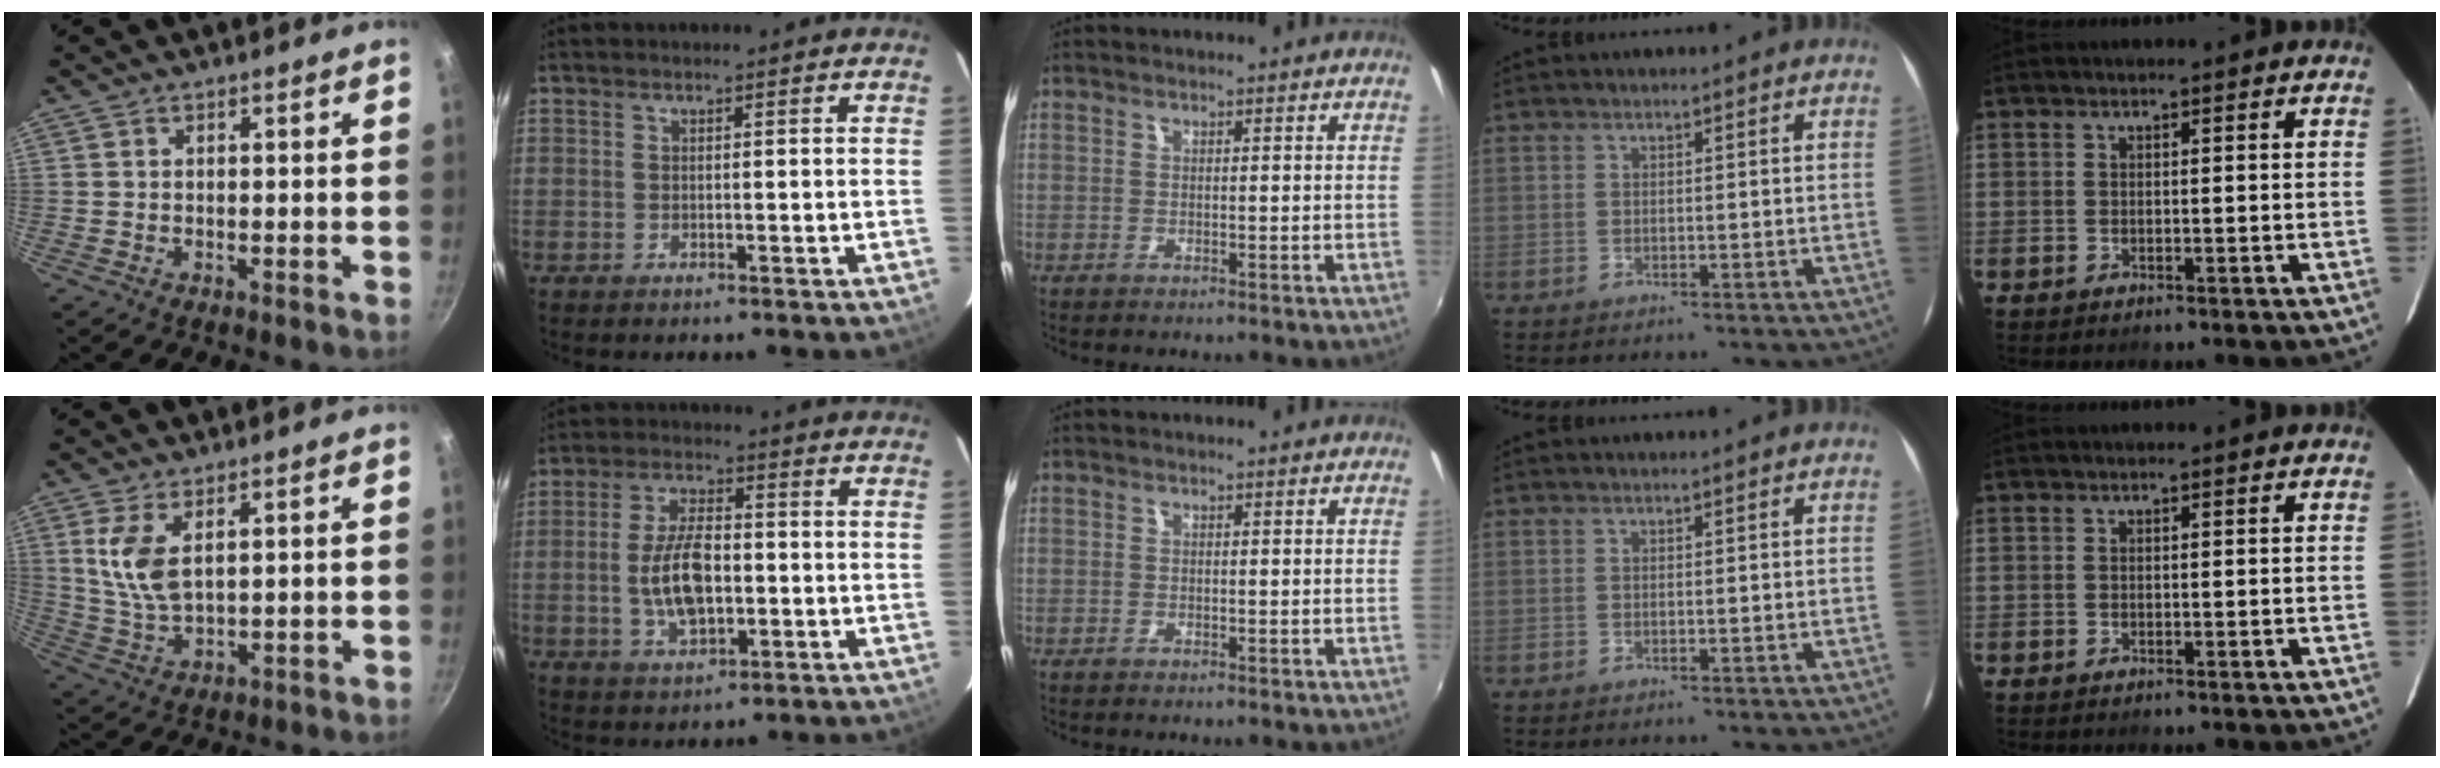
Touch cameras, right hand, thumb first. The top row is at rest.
{"thumb": {"total": 6.6, "force": [1.9, 3.4, 5.3], "torque": [-0.102, -0.012, 0.043]}, "index": {"total": 10.5, "force": [-1.5, 5.3, 9.0], "torque": [-0.175, 0.002, -0.022]}}